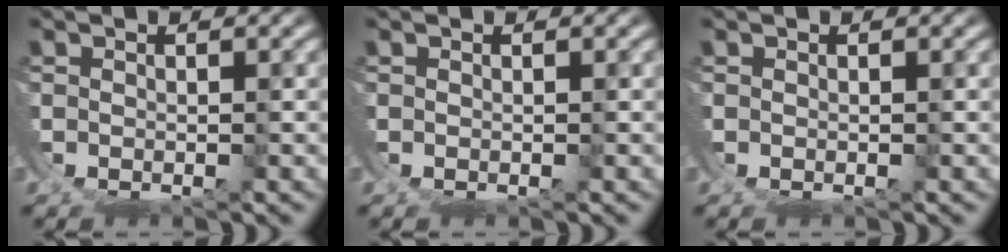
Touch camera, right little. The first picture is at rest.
{"total": 0.0}
{"total": 0.0}